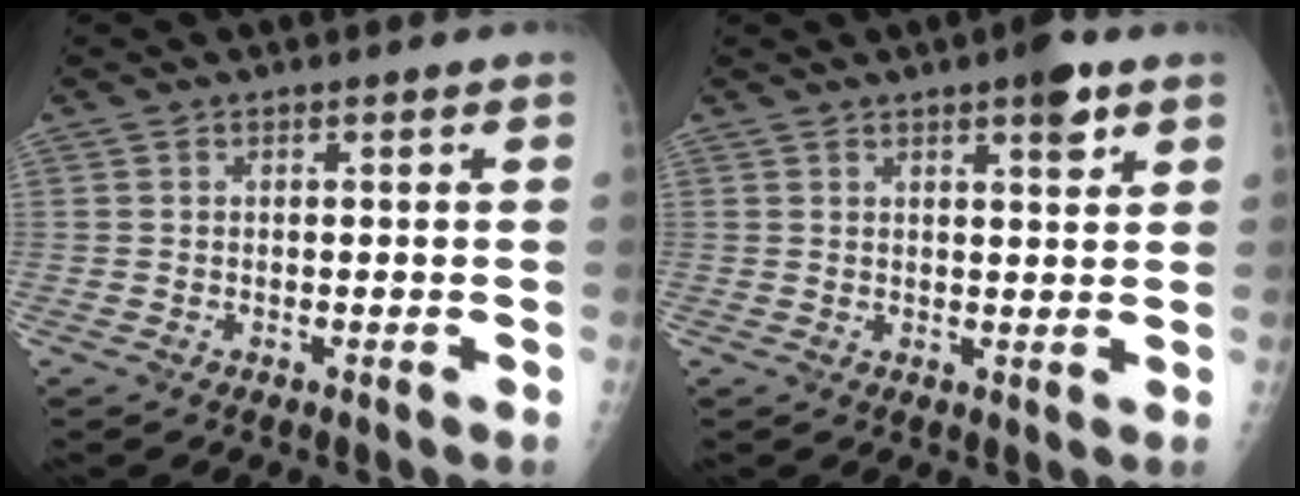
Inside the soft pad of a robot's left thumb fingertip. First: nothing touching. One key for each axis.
{"total": 4.8, "fx": 2.8, "fy": 1.2, "fz": 3.6, "tx": -0.042, "ty": -0.013, "tz": 0.036}